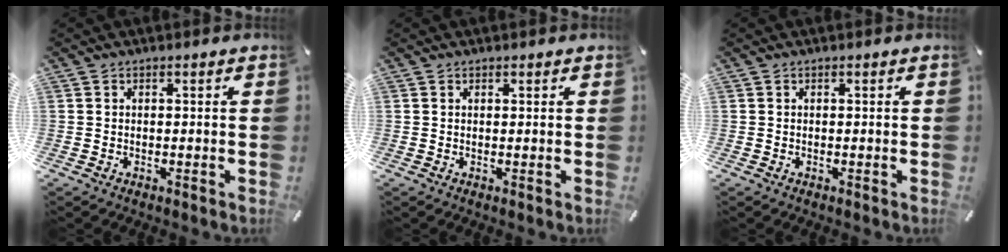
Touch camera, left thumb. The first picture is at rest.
{"total": 0.7, "force": [0.5, 0.4, 0.1], "torque": [-0.001, 0.000, 0.010]}
{"total": 0.0}